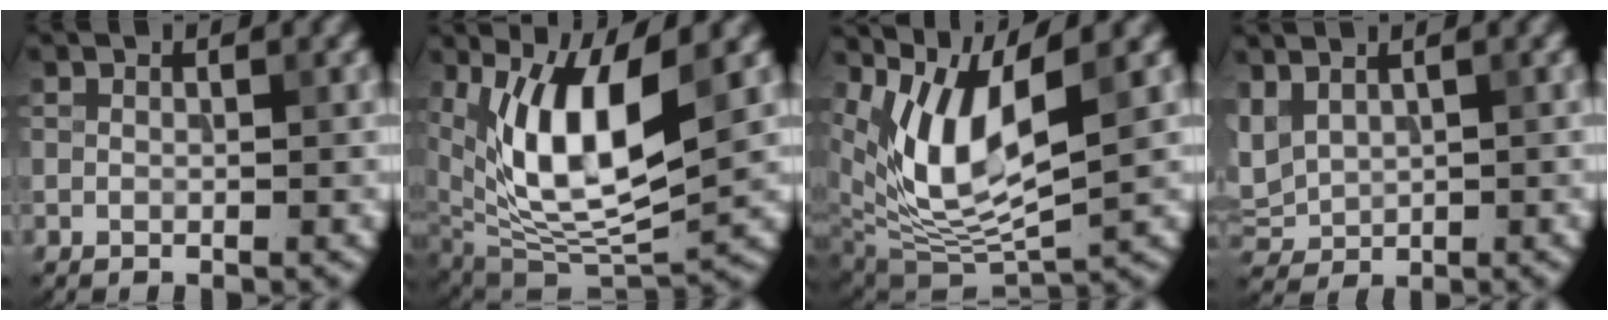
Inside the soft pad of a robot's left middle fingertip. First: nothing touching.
{"total": 10.5, "force": [3.3, 3.8, 9.2], "torque": [-0.169, -0.010, 0.062]}
{"total": 9.0, "force": [3.4, 3.6, 7.6], "torque": [-0.151, -0.013, 0.065]}
{"total": 2.7, "force": [1.2, 1.8, 1.5], "torque": [-0.037, 0.008, 0.031]}